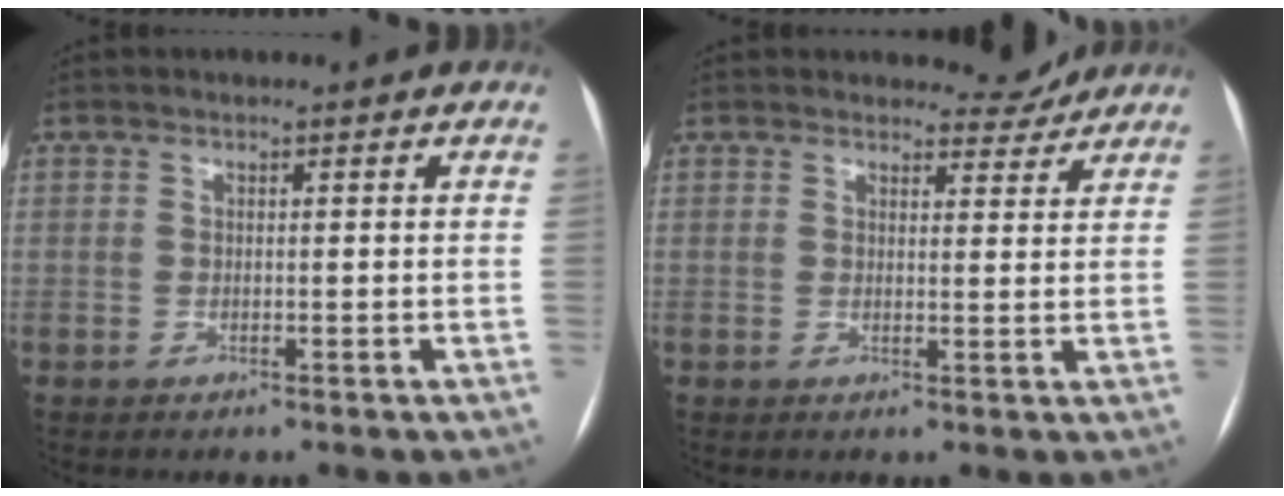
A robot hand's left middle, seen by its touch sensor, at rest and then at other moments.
{"total": 3.2, "force": [3.1, 0.8, -0.3], "torque": [0.002, -0.013, 0.035]}